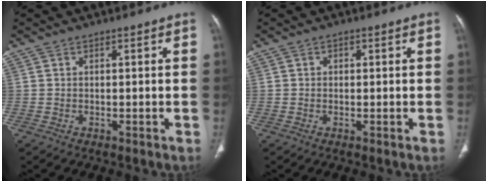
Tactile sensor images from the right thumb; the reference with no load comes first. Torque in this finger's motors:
{"motor_torque": [-0.45, -0.34, 0.04, 0.01, 0.06]}